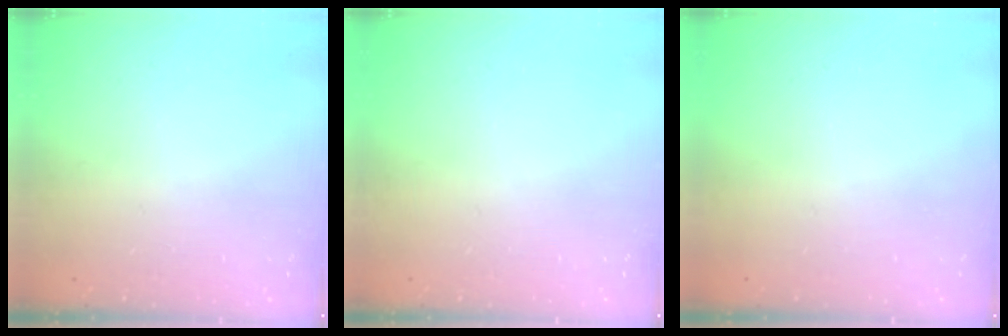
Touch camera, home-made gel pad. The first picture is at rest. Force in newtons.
{"total": 0.0}
{"total": 0.0}